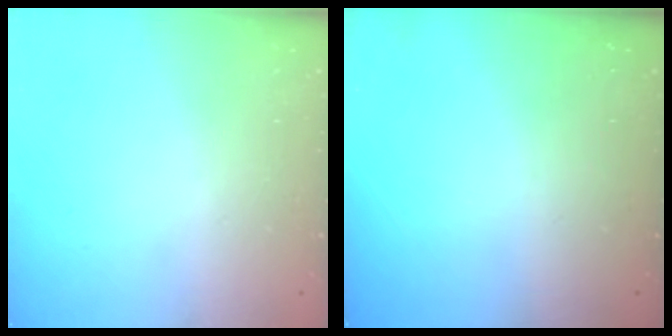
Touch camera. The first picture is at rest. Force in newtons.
{"total": 0.0}